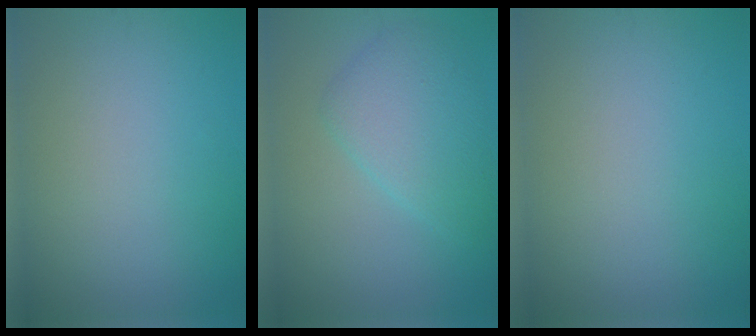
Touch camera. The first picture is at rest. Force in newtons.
{"total": 4.2, "press": 4.2, "slide": 0.0}
{"total": 0.0}